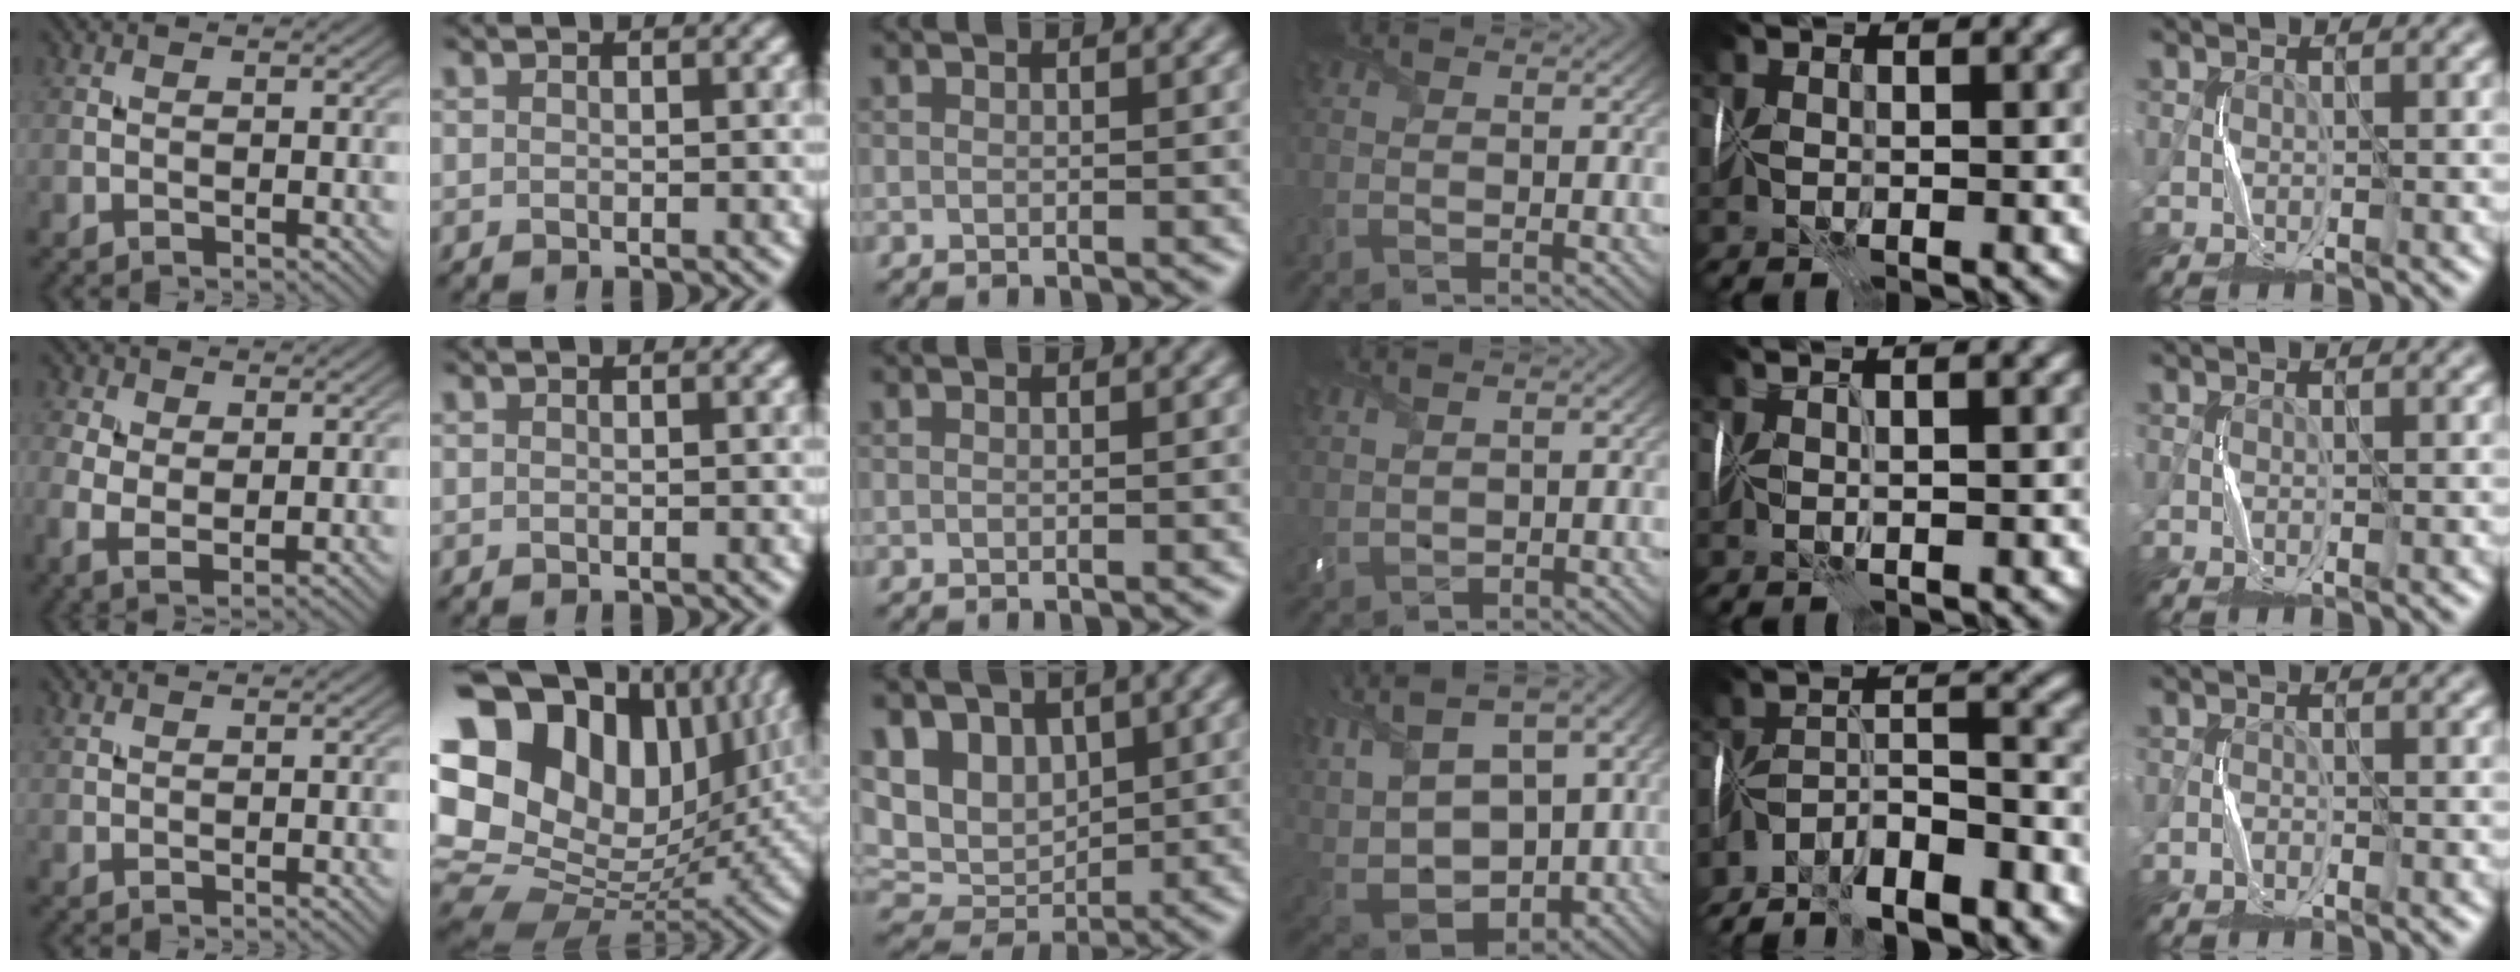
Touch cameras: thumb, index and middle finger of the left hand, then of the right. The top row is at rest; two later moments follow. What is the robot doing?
{"motion": "fold", "object": "memory foam"}